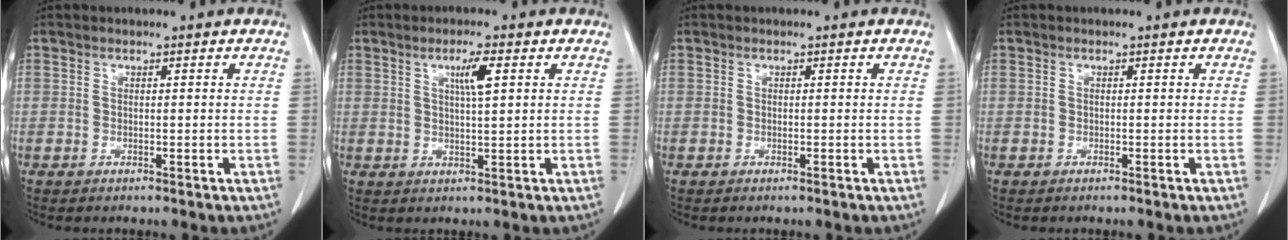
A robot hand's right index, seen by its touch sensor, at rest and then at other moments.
{"total": 3.9, "force": [1.5, 0.2, 3.6], "torque": [-0.062, -0.001, 0.025]}
{"total": 0.0}
{"total": 0.0}